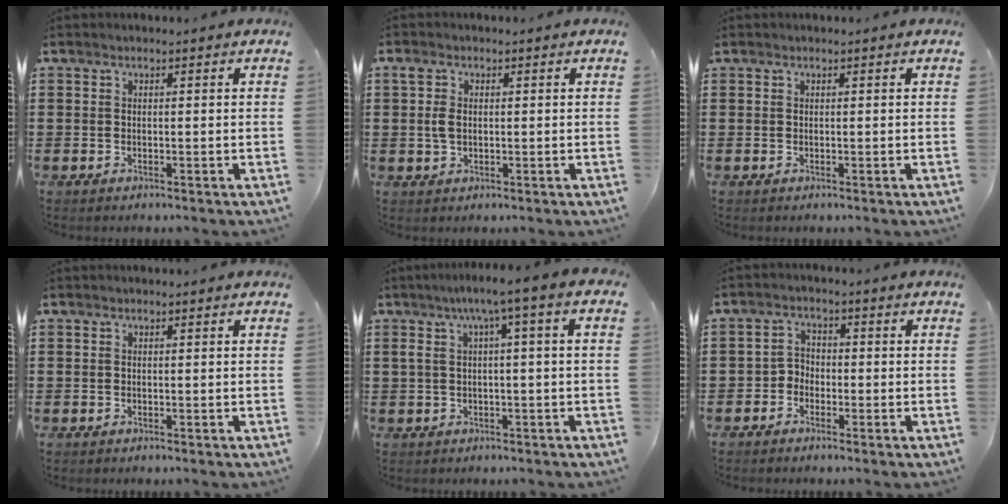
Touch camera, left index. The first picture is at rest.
{"total": 3.2, "force": [0.4, 2.0, 2.4], "torque": [-0.067, 0.004, 0.001]}
{"total": 0.0}
{"total": 0.0}
{"total": 4.8, "force": [0.1, 0.0, 4.8], "torque": [-0.094, 0.000, -0.007]}
{"total": 2.3, "force": [-1.7, 1.5, 0.4], "torque": [-0.015, 0.006, -0.040]}